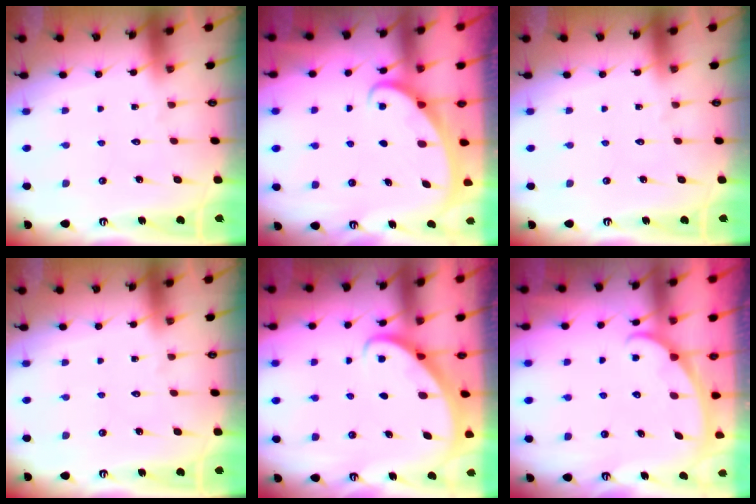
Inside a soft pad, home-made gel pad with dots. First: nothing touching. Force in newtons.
{"total": 2.1, "press": 2.1, "slide": 0.1}
{"total": 0.0}
{"total": 0.0}
{"total": 2.6, "press": 2.6, "slide": 0.2}
{"total": 1.7, "press": 1.7, "slide": 0.2}